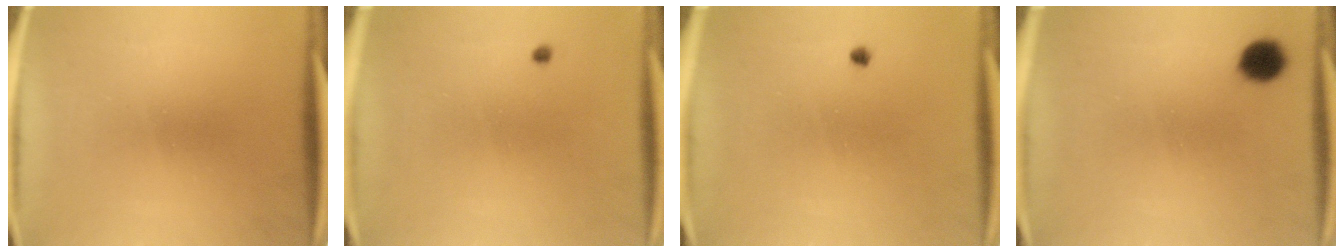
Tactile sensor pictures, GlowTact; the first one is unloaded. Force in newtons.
{"total": 0.5}
{"total": 0.6}
{"total": 5.3}